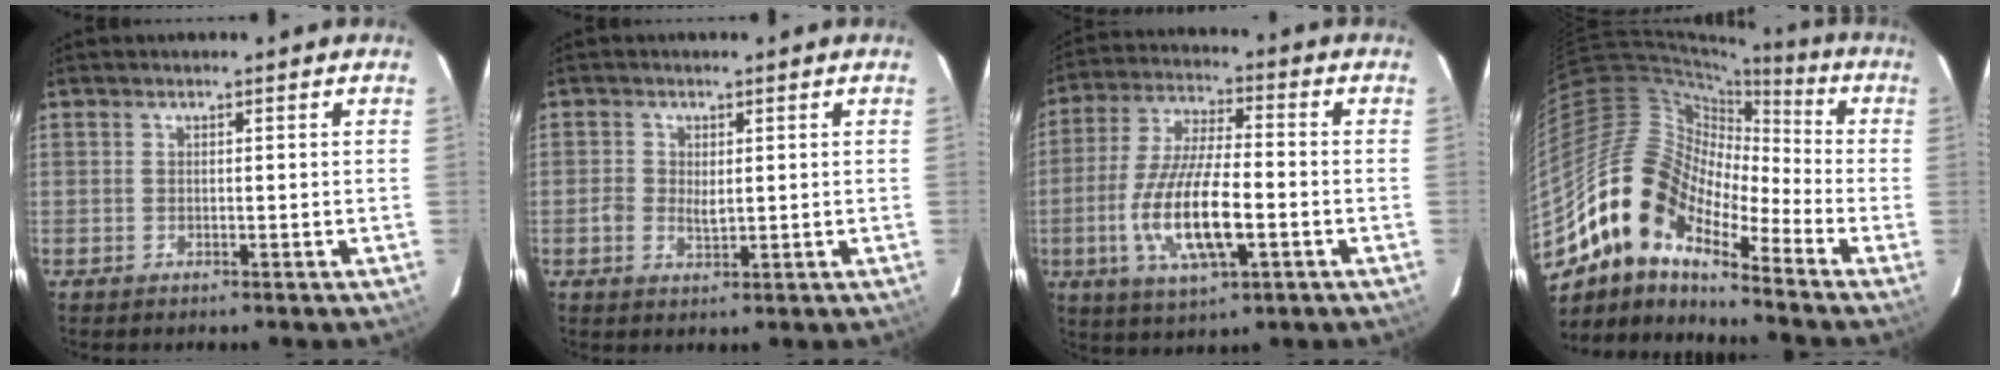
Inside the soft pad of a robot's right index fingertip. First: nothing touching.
{"total": 2.8, "force": [-0.1, 2.0, 1.9], "torque": [-0.042, -0.001, -0.004]}
{"total": 15.2, "force": [-4.4, 4.7, 13.8], "torque": [-0.288, -0.013, -0.077]}
{"total": 16.1, "force": [-11.1, 6.8, 9.4], "torque": [-0.155, -0.002, -0.227]}